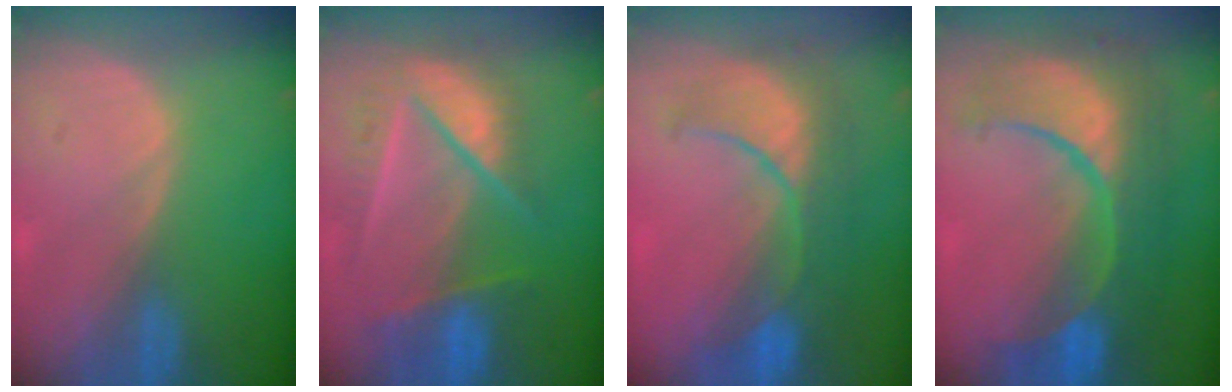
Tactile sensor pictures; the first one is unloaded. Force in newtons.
{"total": 9.7, "press": 8.3, "slide": 5.1}
{"total": 9.7, "press": 8.9, "slide": 3.7}
{"total": 12.5, "press": 12.4, "slide": 1.4}